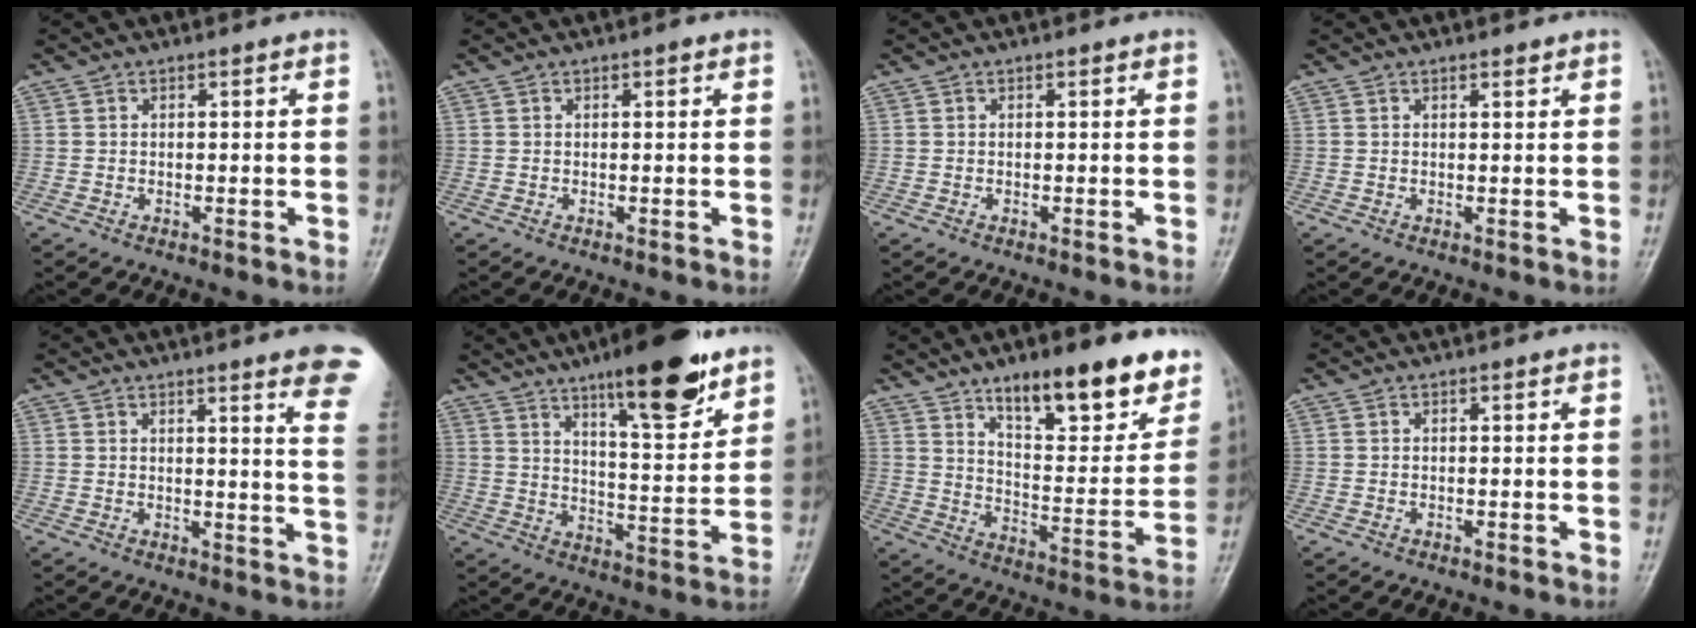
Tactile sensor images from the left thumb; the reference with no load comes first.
{"total": 0.6, "force": [0.3, 0.2, 0.5], "torque": [-0.007, 0.001, 0.002]}
{"total": 0.0}
{"total": 1.0, "force": [0.8, 0.3, 0.5], "torque": [-0.009, -0.005, 0.012]}
{"total": 11.1, "force": [7.9, 0.6, 7.7], "torque": [-0.073, -0.041, 0.071]}
{"total": 16.5, "force": [10.8, 4.2, 11.8], "torque": [-0.151, -0.063, 0.171]}
{"total": 20.8, "force": [13.4, 7.2, 14.2], "torque": [-0.143, -0.070, 0.205]}
{"total": 0.0}